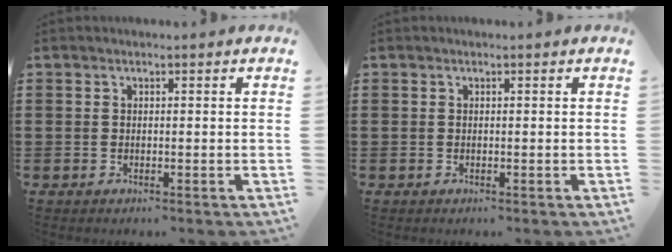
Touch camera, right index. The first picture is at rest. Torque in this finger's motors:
{"motor_torque": [-0.03, 0.05, 0.00, -0.01]}